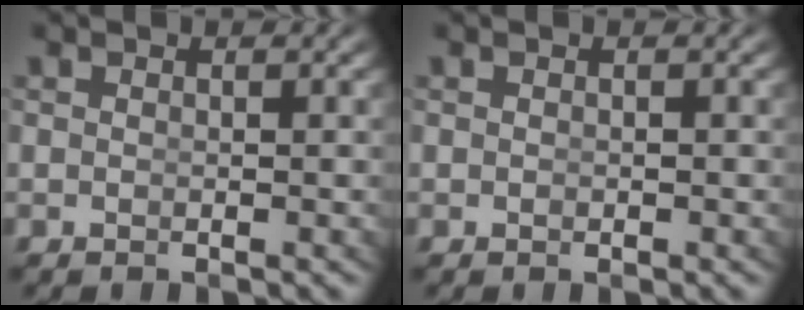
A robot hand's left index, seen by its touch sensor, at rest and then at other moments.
{"total": 0.0}